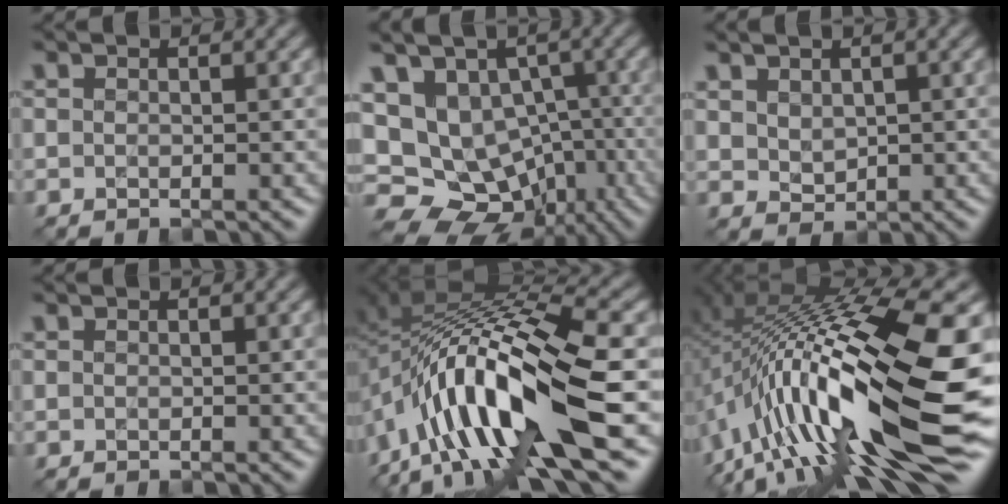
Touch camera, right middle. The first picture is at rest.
{"total": 13.4, "force": [-3.5, 11.2, 6.5], "torque": [-0.123, -0.004, -0.037]}
{"total": 1.9, "force": [0.9, 1.3, 0.9], "torque": [-0.021, -0.005, 0.025]}
{"total": 0.0}
{"total": 14.8, "force": [-4.4, 4.4, 13.4], "torque": [-0.243, 0.013, -0.069]}
{"total": 18.6, "force": [-2.2, 5.8, 17.5], "torque": [-0.316, 0.030, -0.053]}